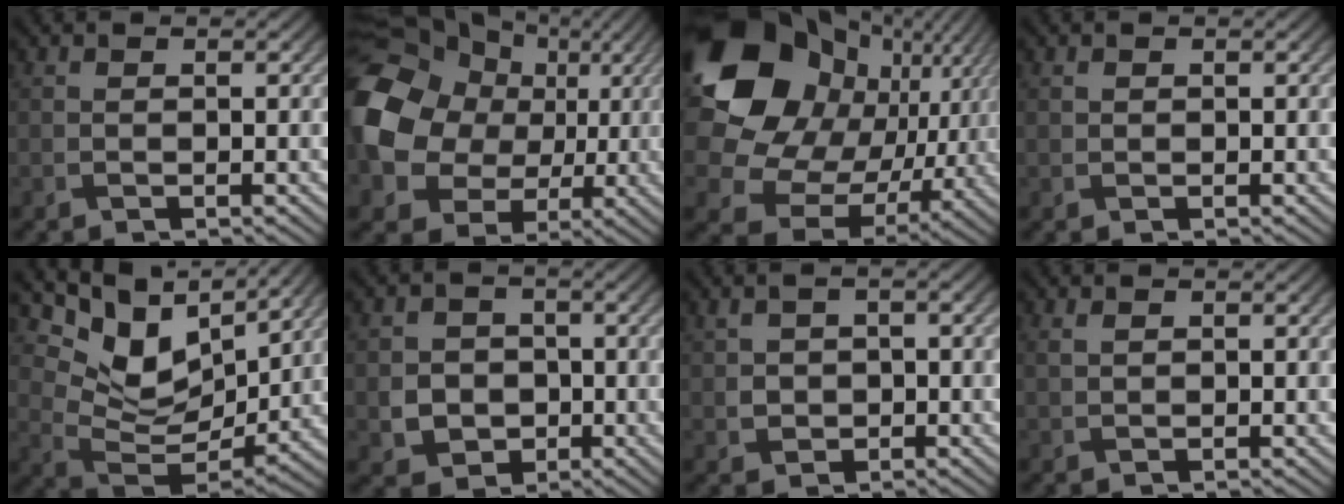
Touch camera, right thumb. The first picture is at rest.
{"total": 16.6, "force": [2.5, 13.7, 9.1], "torque": [-0.243, 0.011, 0.041]}
{"total": 21.2, "force": [4.8, 16.5, 12.4], "torque": [-0.287, -0.018, 0.112]}
{"total": 0.7, "force": [0.3, 0.5, 0.3], "torque": [-0.010, -0.002, 0.009]}
{"total": 12.5, "force": [7.4, 6.8, 7.4], "torque": [-0.153, 0.006, 0.131]}
{"total": 5.3, "force": [-0.8, 4.9, 2.0], "torque": [-0.051, -0.006, -0.024]}
{"total": 2.8, "force": [0.2, 2.2, 1.7], "torque": [-0.042, -0.001, 0.006]}
{"total": 1.4, "force": [0.6, 0.7, 1.0], "torque": [-0.028, 0.002, 0.017]}